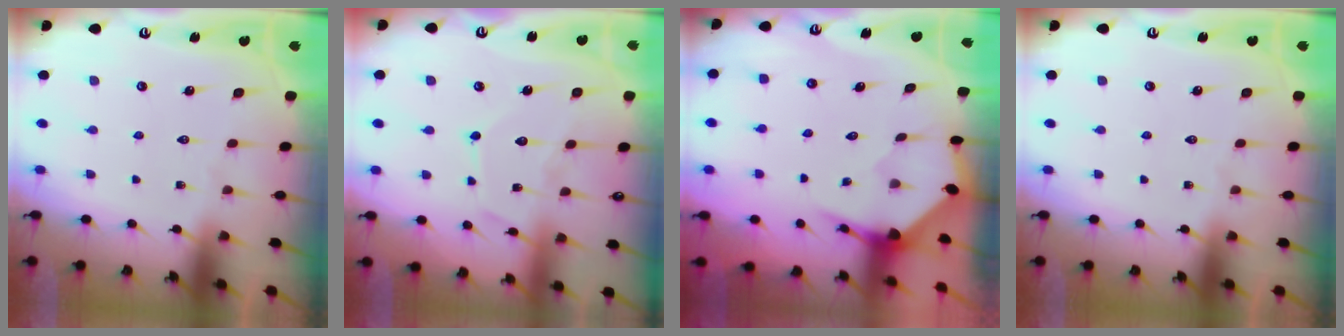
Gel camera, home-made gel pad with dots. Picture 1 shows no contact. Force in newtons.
{"total": 9.8, "press": 9.8, "slide": 0.8}
{"total": 3.6, "press": 3.6, "slide": 0.4}
{"total": 0.0}